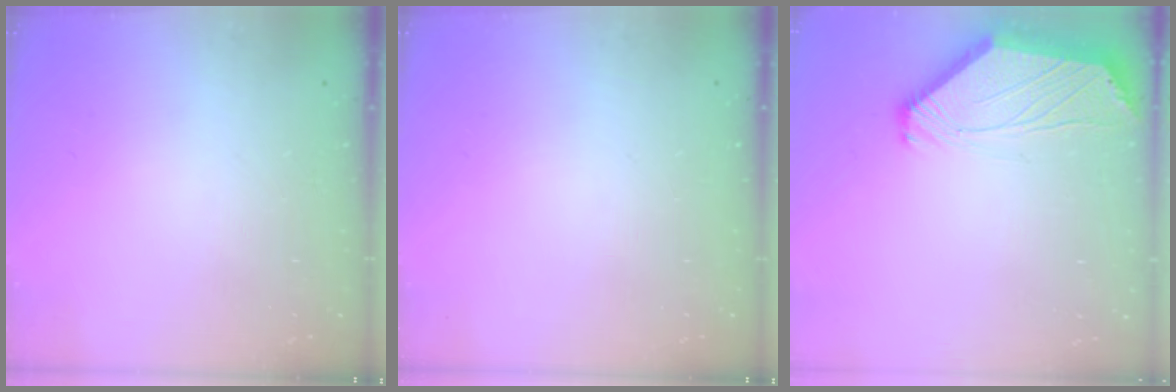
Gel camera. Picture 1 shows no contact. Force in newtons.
{"total": 0.0}
{"total": 2.4, "press": 2.4, "slide": 0.6}